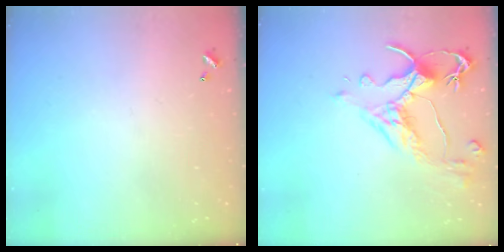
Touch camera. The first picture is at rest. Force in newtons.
{"total": 3.5, "press": 3.2, "slide": 1.5}